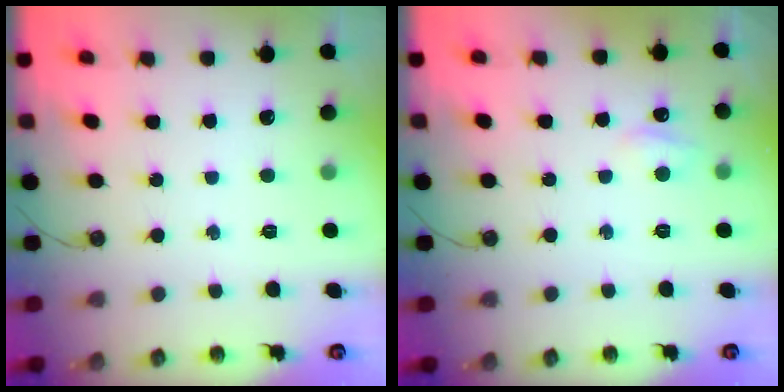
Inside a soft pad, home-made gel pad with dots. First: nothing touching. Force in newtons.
{"total": 4.7, "press": 4.6, "slide": 0.9}